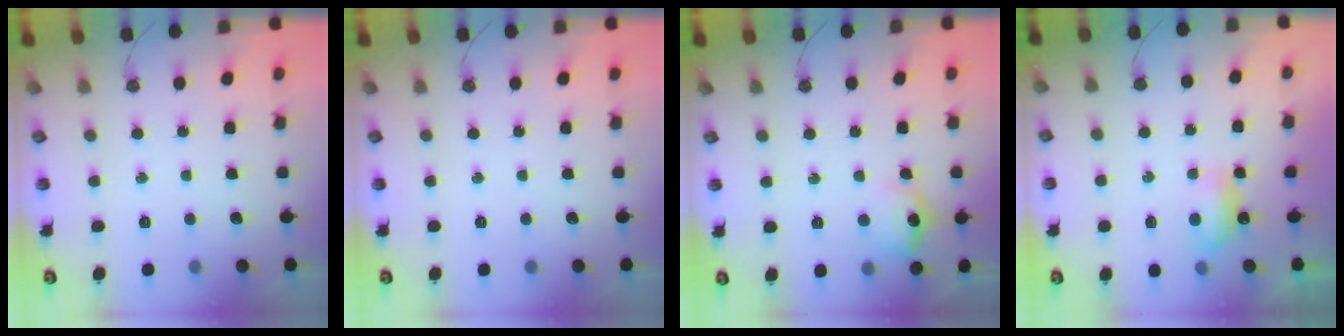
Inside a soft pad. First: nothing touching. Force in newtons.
{"total": 0.0}
{"total": 10.1, "press": 10.0, "slide": 0.8}
{"total": 5.6, "press": 5.5, "slide": 0.7}